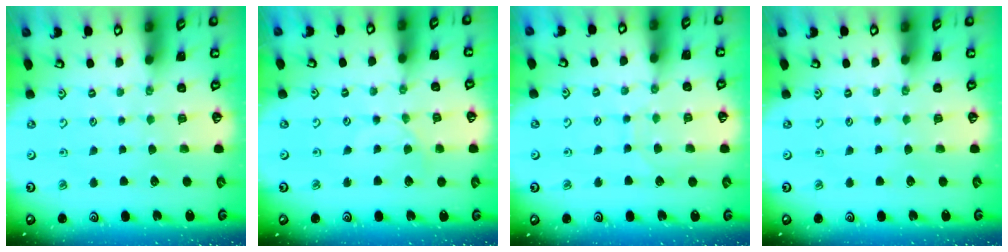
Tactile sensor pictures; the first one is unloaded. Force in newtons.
{"total": 1.5, "press": 1.5, "slide": 0.4}
{"total": 5.5, "press": 5.5, "slide": 0.6}
{"total": 0.0}